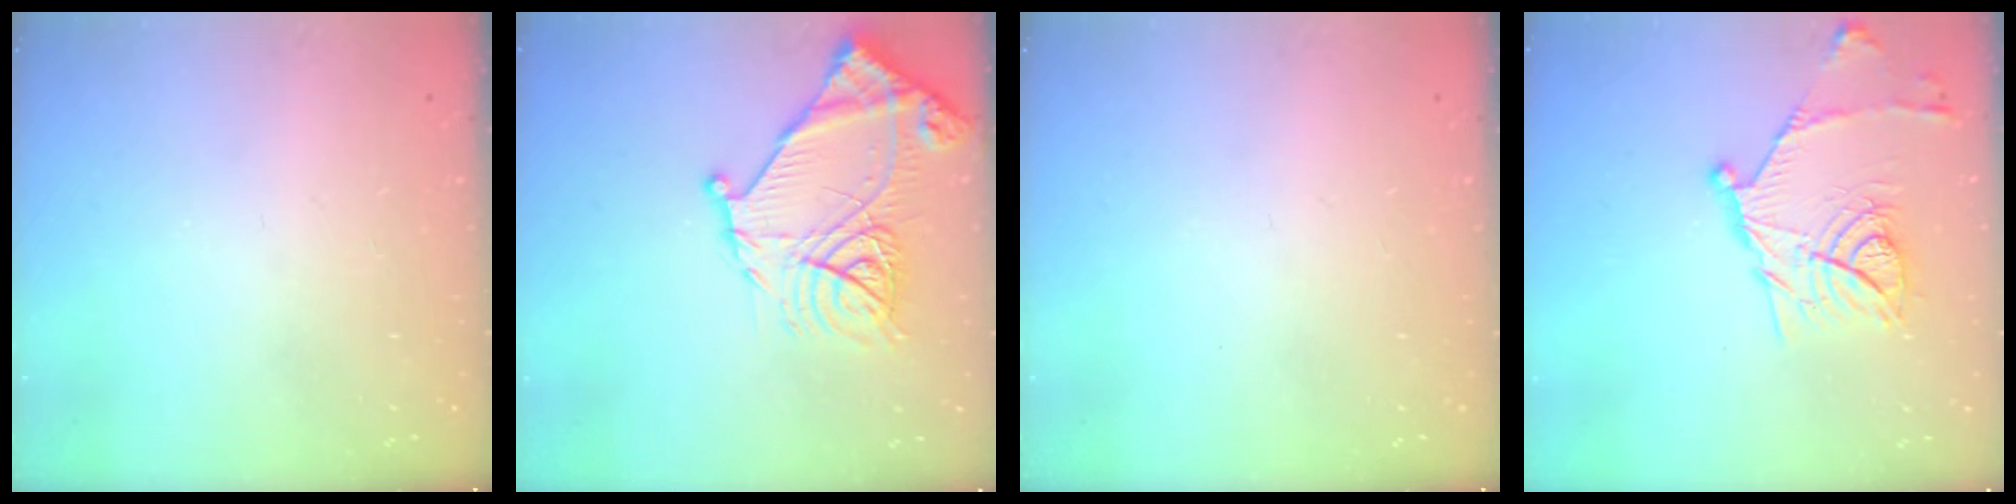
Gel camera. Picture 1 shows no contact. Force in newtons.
{"total": 18.7, "press": 18.6, "slide": 1.8}
{"total": 0.0}
{"total": 15.9, "press": 15.9, "slide": 0.3}